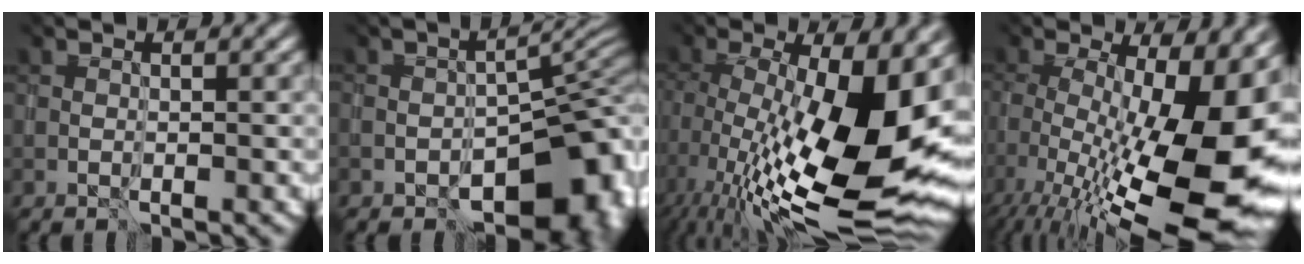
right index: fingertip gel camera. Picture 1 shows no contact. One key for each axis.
{"total": 9.5, "fx": -6.5, "fy": 4.6, "fz": 5.2, "tx": -0.050, "ty": -0.020, "tz": -0.077}
{"total": 16.4, "fx": -1.7, "fy": 7.2, "fz": 14.6, "tx": -0.230, "ty": -0.027, "tz": 0.005}
{"total": 16.5, "fx": -4.3, "fy": 7.2, "fz": 14.3, "tx": -0.209, "ty": -0.026, "tz": -0.031}